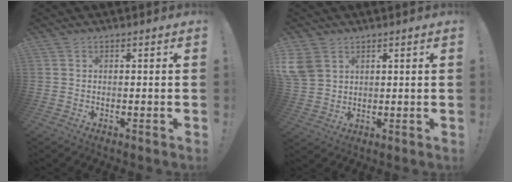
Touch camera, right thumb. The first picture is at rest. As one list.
[{"total": 7.0, "force": [3.4, 5.2, 3.4], "torque": [-0.069, -0.009, 0.068]}]